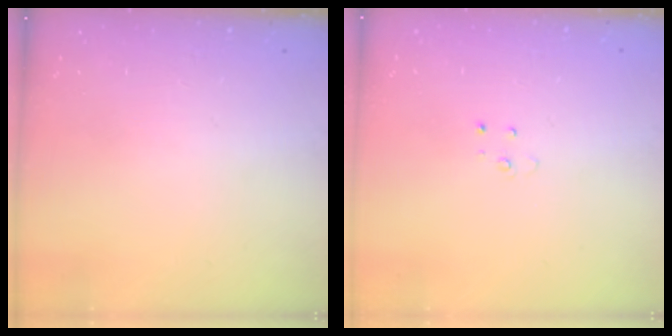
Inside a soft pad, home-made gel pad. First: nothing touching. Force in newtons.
{"total": 3.0, "press": 2.9, "slide": 0.3}